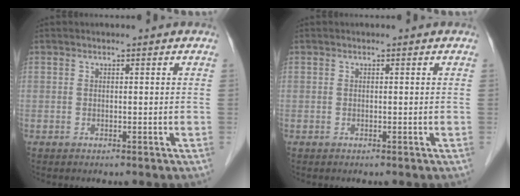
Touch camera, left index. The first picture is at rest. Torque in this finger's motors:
{"motor_torque": [0.05, 0.05, -0.02, 0.00]}